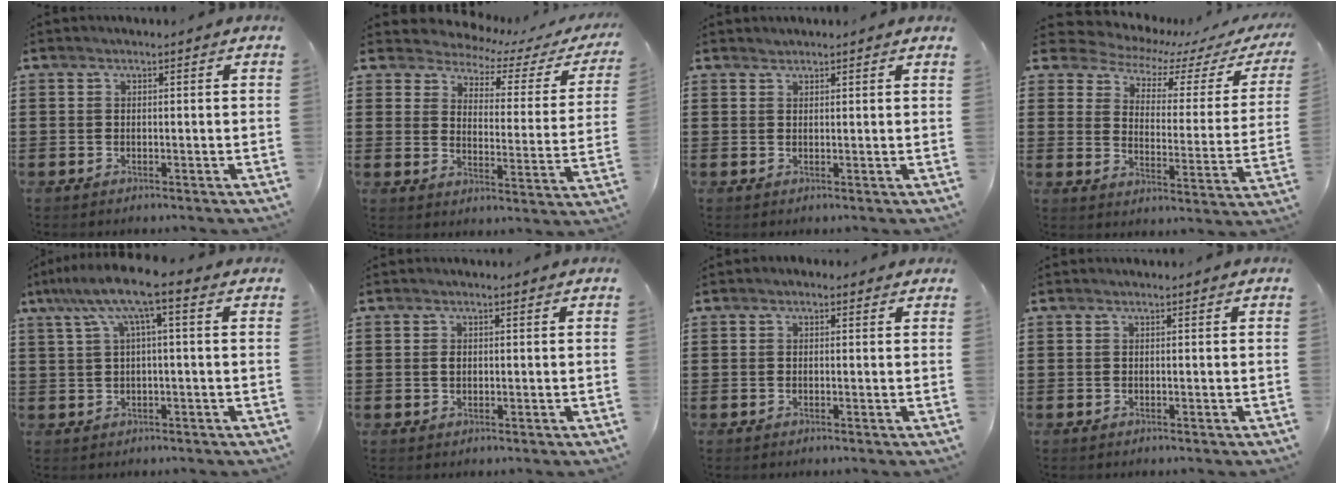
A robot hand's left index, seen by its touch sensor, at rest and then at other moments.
{"total": 3.3, "force": [3.1, 1.1, 0.5], "torque": [-0.036, -0.023, 0.046]}
{"total": 1.0, "force": [1.0, 0.0, -0.1], "torque": [0.000, -0.002, 0.020]}
{"total": 4.3, "force": [3.9, 1.4, 1.2], "torque": [-0.054, -0.032, 0.063]}
{"total": 7.1, "force": [1.8, 0.8, 6.9], "torque": [-0.142, 0.002, 0.025]}
{"total": 1.1, "force": [0.1, 0.8, 0.8], "torque": [-0.018, 0.005, 0.001]}
{"total": 0.7, "force": [0.0, 0.6, 0.4], "torque": [-0.009, 0.005, -0.001]}
{"total": 0.0}